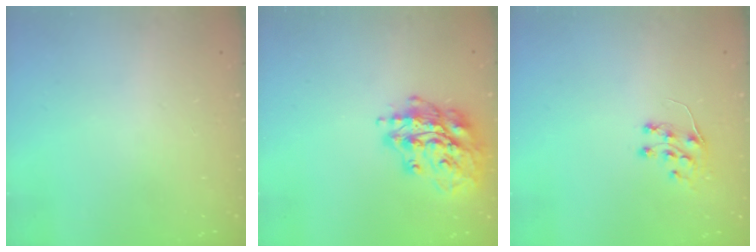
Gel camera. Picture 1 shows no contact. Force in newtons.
{"total": 16.4, "press": 16.4, "slide": 0.6}
{"total": 6.5, "press": 6.4, "slide": 0.6}